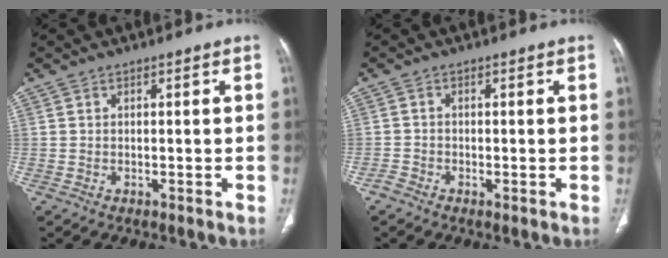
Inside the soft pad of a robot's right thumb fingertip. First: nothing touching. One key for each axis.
{"total": 1.7, "fx": -1.1, "fy": 0.8, "fz": 1.0, "tx": -0.016, "ty": 0.000, "tz": -0.024}